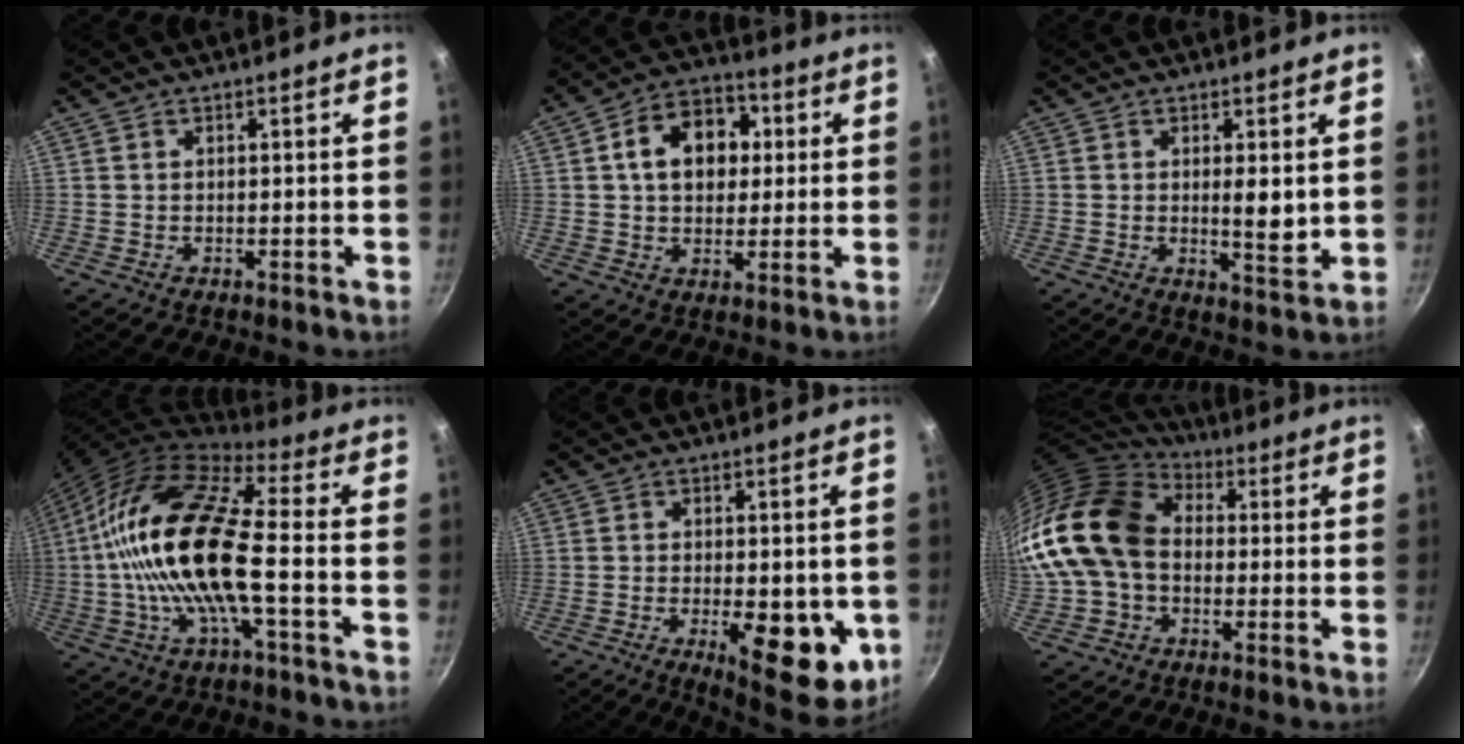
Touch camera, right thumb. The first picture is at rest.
{"total": 13.0, "force": [2.6, 9.5, 8.5], "torque": [-0.097, 0.017, 0.028]}
{"total": 4.7, "force": [0.6, 1.3, 4.4], "torque": [-0.071, -0.017, 0.011]}
{"total": 20.1, "force": [-1.8, 6.5, 19.0], "torque": [-0.362, 0.035, -0.050]}
{"total": 14.9, "force": [-3.9, 6.2, 13.0], "torque": [-0.137, -0.005, -0.043]}
{"total": 21.1, "force": [0.5, 15.7, 14.1], "torque": [-0.282, 0.047, 0.002]}